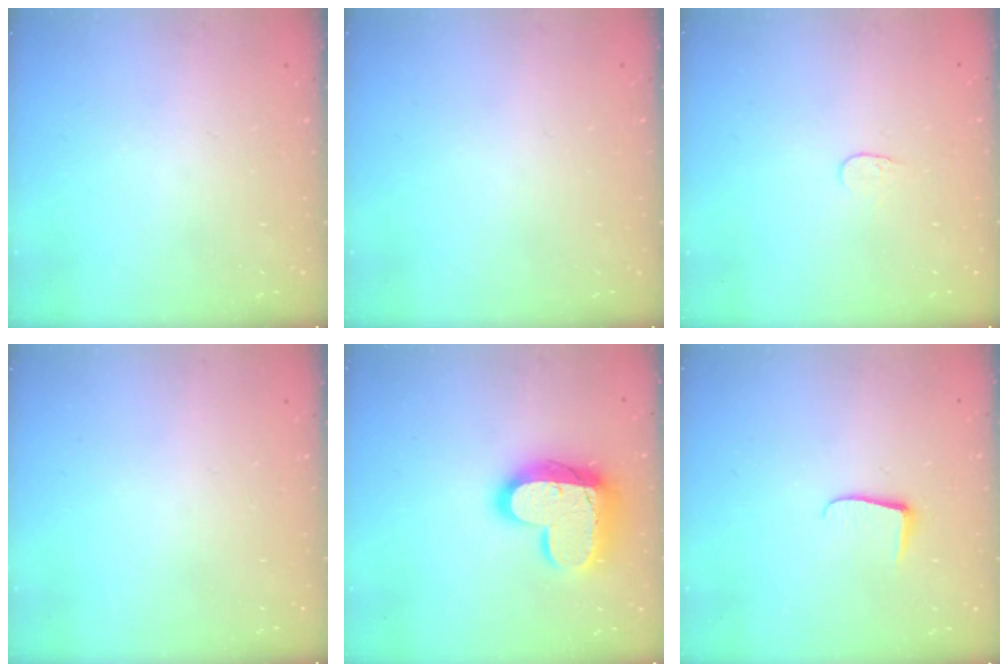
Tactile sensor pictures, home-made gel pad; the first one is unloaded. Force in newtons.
{"total": 0.0}
{"total": 3.8, "press": 3.8, "slide": 0.3}
{"total": 0.0}
{"total": 17.8, "press": 17.8, "slide": 1.3}
{"total": 6.0, "press": 5.9, "slide": 0.6}